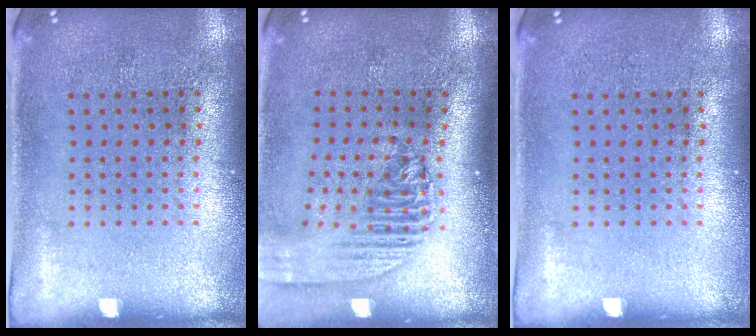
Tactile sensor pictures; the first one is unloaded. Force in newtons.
{"total": 2.2, "press": 1.7, "slide": 1.3}
{"total": 0.0}